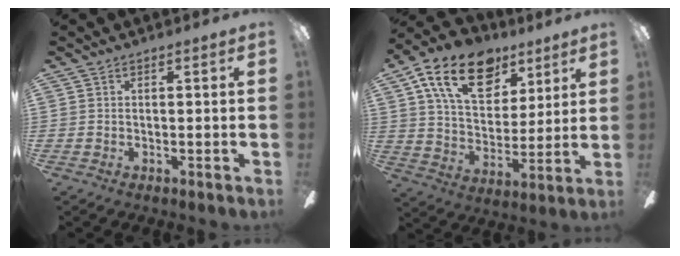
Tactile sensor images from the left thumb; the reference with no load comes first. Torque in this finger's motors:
{"motor_torque": [0.35, 0.63, 1.71, -1.04, 0.40]}